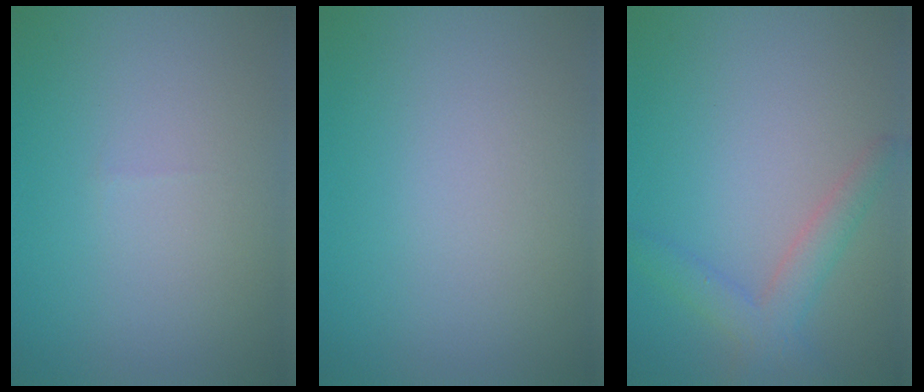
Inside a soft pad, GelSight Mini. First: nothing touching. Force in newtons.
{"total": 0.0}
{"total": 2.9, "press": 2.9, "slide": 0.1}